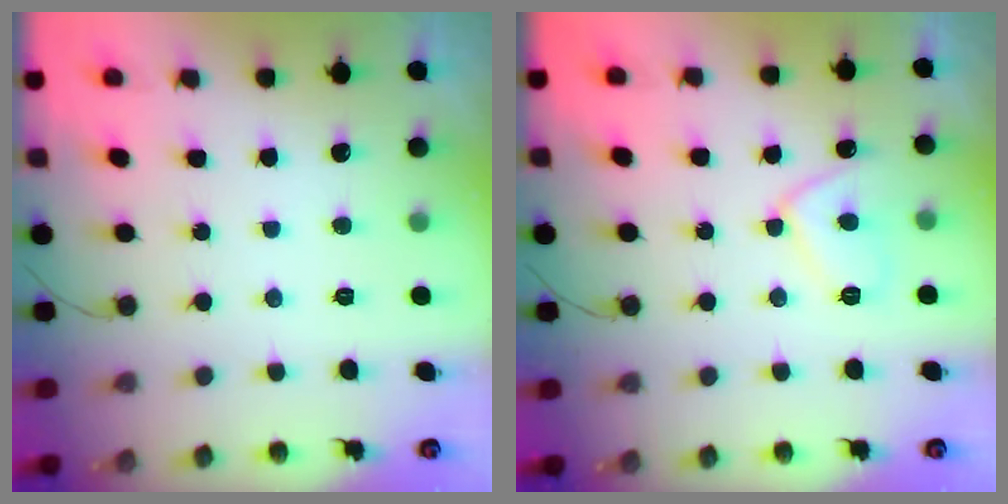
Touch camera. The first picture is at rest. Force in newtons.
{"total": 8.2, "press": 8.1, "slide": 0.9}